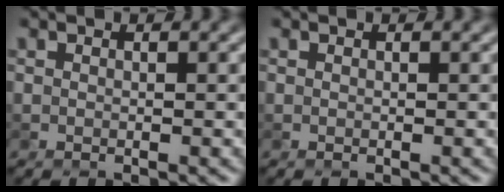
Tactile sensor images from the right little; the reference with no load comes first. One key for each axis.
{"total": 0.0}